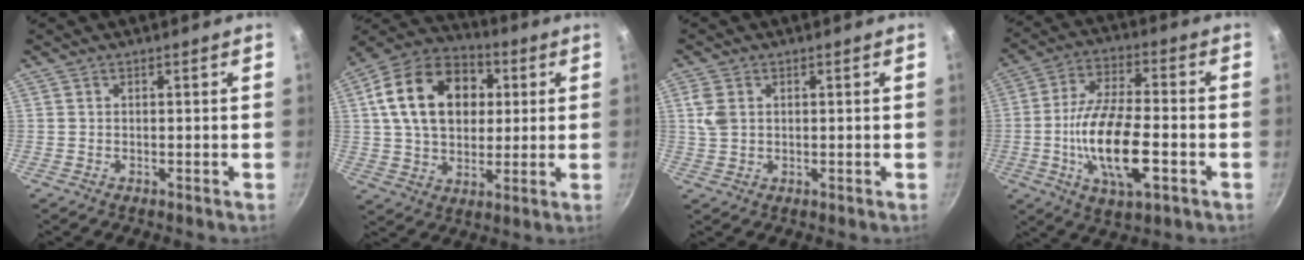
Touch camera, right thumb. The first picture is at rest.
{"total": 20.2, "force": [4.4, 14.5, 13.4], "torque": [-0.198, 0.018, 0.065]}
{"total": 4.1, "force": [1.0, 3.0, 2.6], "torque": [-0.052, 0.002, 0.020]}
{"total": 16.5, "force": [-4.3, 6.5, 14.5], "torque": [-0.265, 0.017, -0.081]}